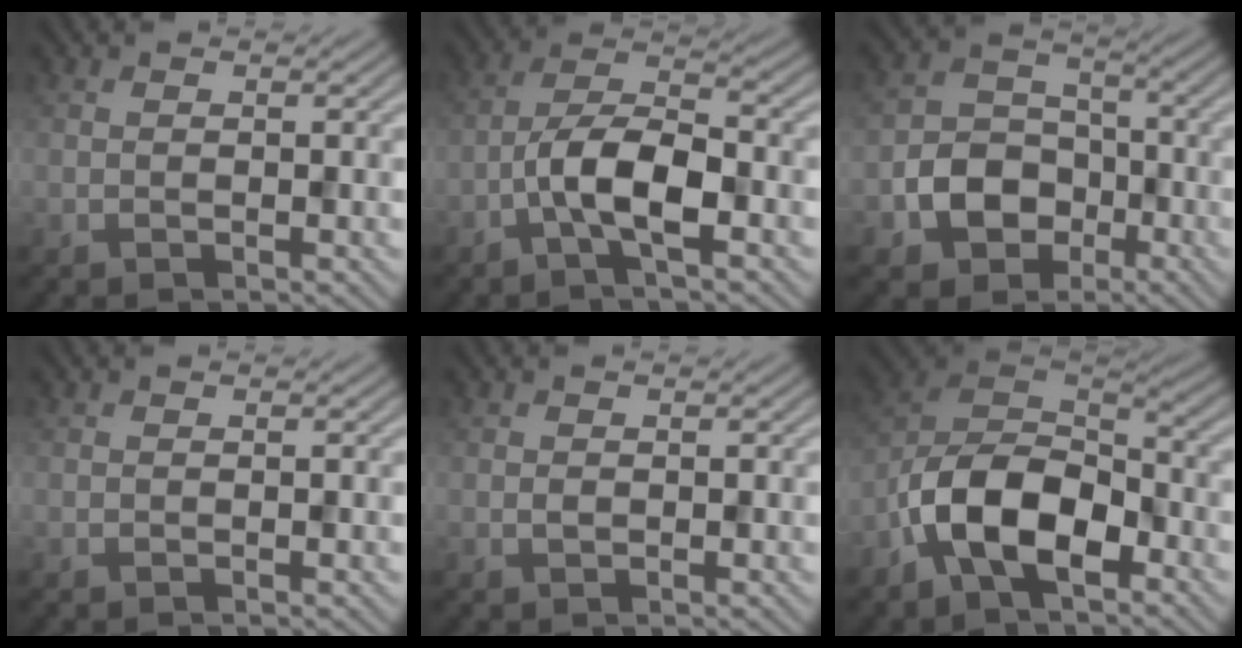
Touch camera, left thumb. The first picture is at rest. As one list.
[{"total": 7.2, "force": [-2.9, 2.4, 6.1], "torque": [-0.113, 0.014, -0.066]}, {"total": 7.5, "force": [-3.1, 5.8, 3.5], "torque": [-0.072, -0.005, -0.066]}, {"total": 0.0}, {"total": 0.6, "force": [0.0, 0.4, 0.4], "torque": [-0.008, -0.002, -0.001]}, {"total": 11.8, "force": [-5.8, 6.2, 8.2], "torque": [-0.165, -0.001, -0.131]}]